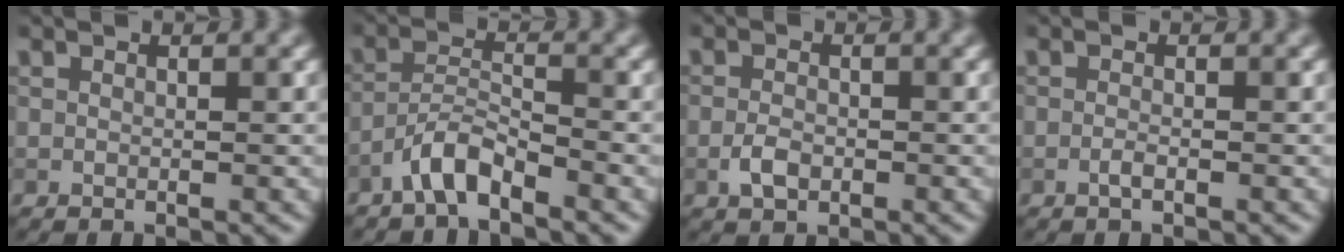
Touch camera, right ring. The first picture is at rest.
{"total": 3.2, "force": [-2.5, 0.7, 1.9], "torque": [-0.034, 0.011, -0.054]}
{"total": 1.9, "force": [-0.7, 1.2, 1.4], "torque": [-0.026, 0.001, -0.018]}
{"total": 0.9, "force": [-0.5, 0.2, 0.7], "torque": [-0.015, 0.000, -0.010]}